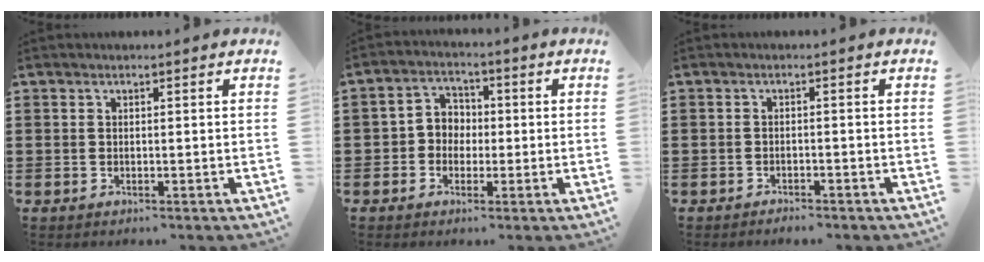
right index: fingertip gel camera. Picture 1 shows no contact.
{"total": 3.8, "force": [-0.9, 3.5, 1.2], "torque": [-0.038, 0.012, -0.023]}
{"total": 1.3, "force": [-1.3, 0.2, 0.1], "torque": [-0.006, 0.002, -0.028]}